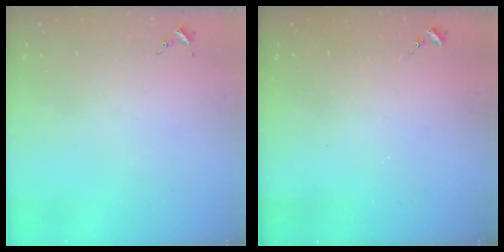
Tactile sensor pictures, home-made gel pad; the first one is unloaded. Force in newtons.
{"total": 0.0}